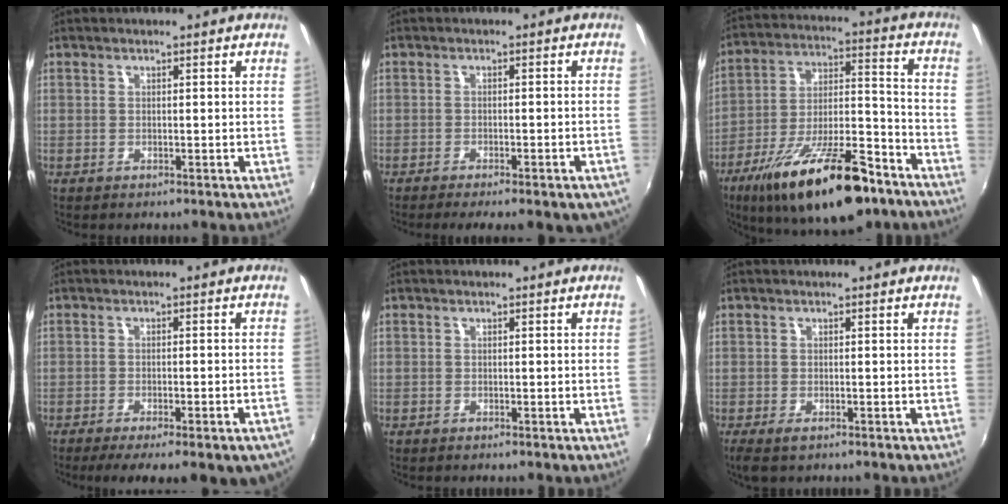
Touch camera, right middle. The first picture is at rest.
{"total": 8.9, "force": [-6.6, 2.0, 5.6], "torque": [-0.097, -0.024, -0.083]}
{"total": 23.9, "force": [-15.3, 7.9, 16.6], "torque": [-0.286, -0.020, -0.238]}
{"total": 13.5, "force": [-9.8, 3.2, 8.8], "torque": [-0.145, -0.046, -0.126]}
{"total": 0.0}
{"total": 2.8, "force": [-1.7, 1.2, 1.8], "torque": [-0.036, -0.012, -0.029]}